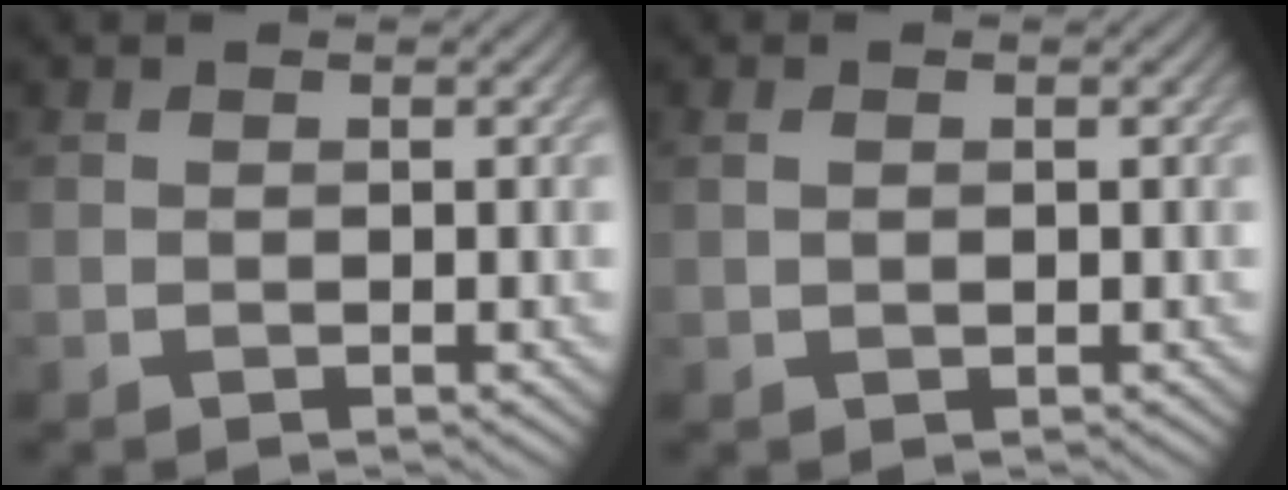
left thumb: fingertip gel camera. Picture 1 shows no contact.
{"total": 0.9, "force": [0.2, 0.4, 0.7], "torque": [-0.016, 0.004, 0.003]}